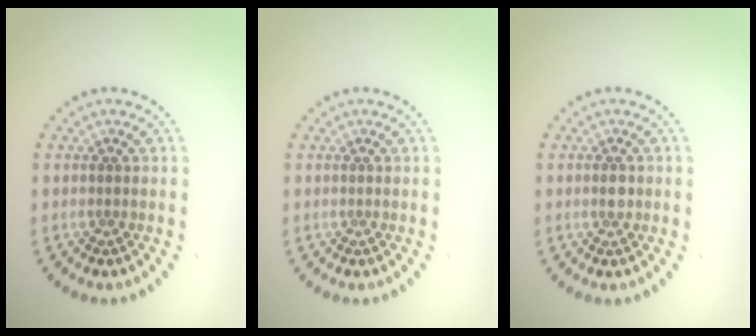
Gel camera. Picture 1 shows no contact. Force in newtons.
{"total": 0.0}
{"total": 1.4, "press": 1.4, "slide": 0.2}